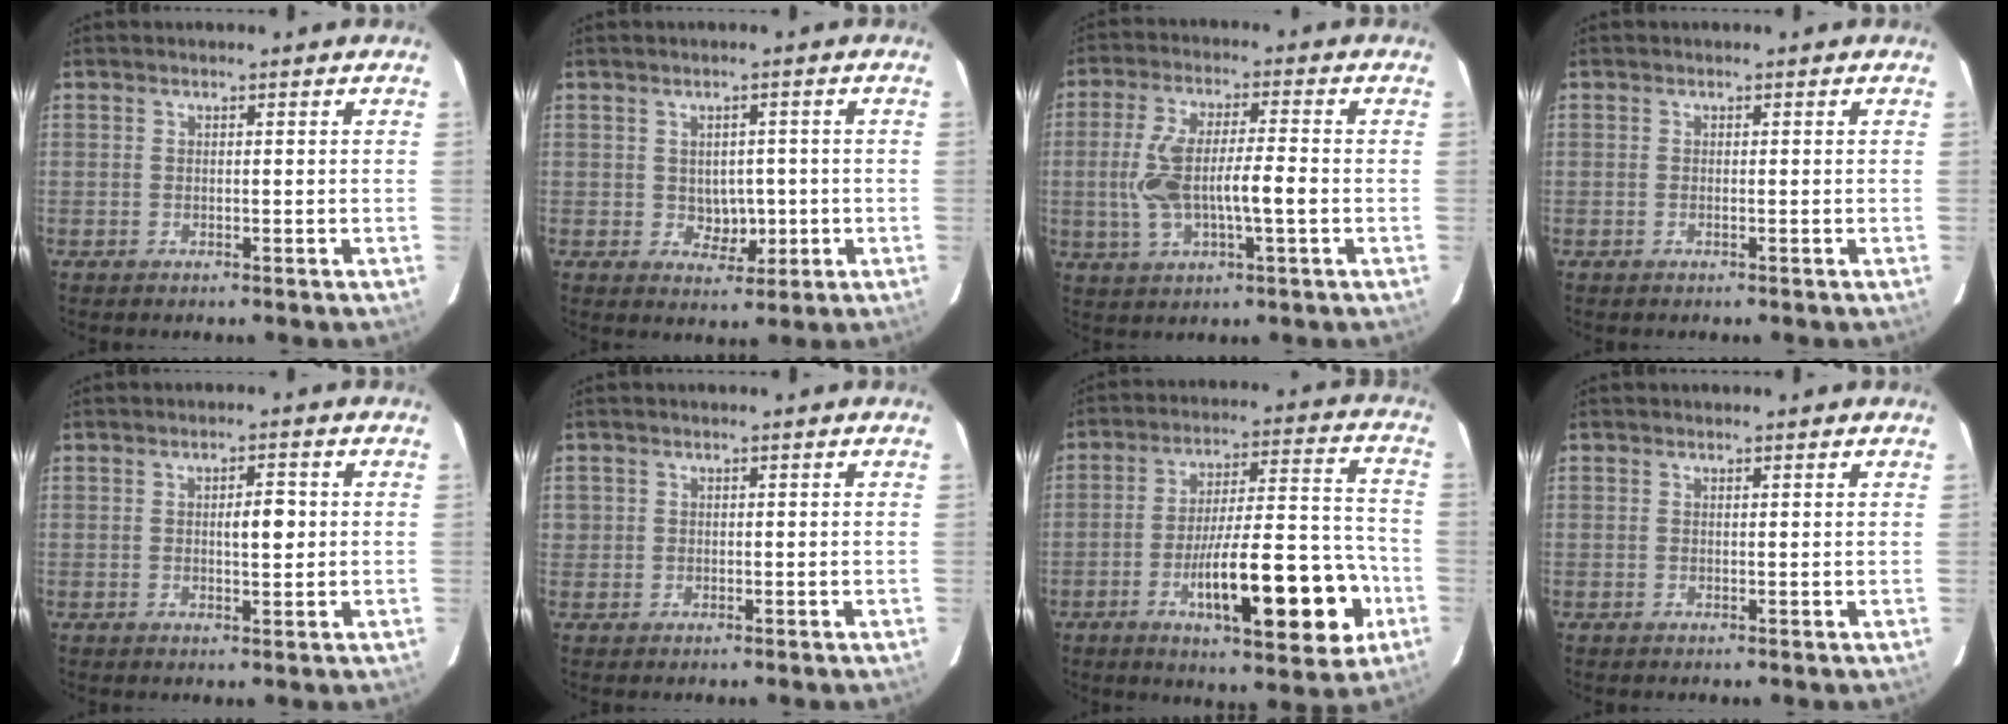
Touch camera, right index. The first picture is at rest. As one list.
[{"total": 4.0, "force": [-0.3, 2.9, 2.7], "torque": [-0.031, 0.002, 0.004]}, {"total": 9.9, "force": [-1.3, 2.3, 9.6], "torque": [-0.198, 0.013, -0.018]}, {"total": 0.0}, {"total": 3.3, "force": [0.3, 1.0, 3.1], "torque": [-0.047, 0.002, 0.005]}, {"total": 1.2, "force": [0.3, 1.2, 0.1], "torque": [0.008, 0.002, 0.001]}, {"total": 18.9, "force": [-6.9, 3.9, 17.2], "torque": [-0.245, 0.014, -0.093]}, {"total": 0.5, "force": [0.5, 0.0, 0.2], "torque": [-0.007, 0.002, 0.006]}]